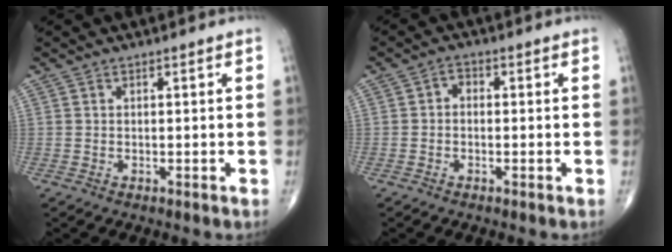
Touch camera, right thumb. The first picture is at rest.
{"total": 2.1, "force": [-0.2, 1.6, 1.4], "torque": [-0.011, 0.011, -0.014]}